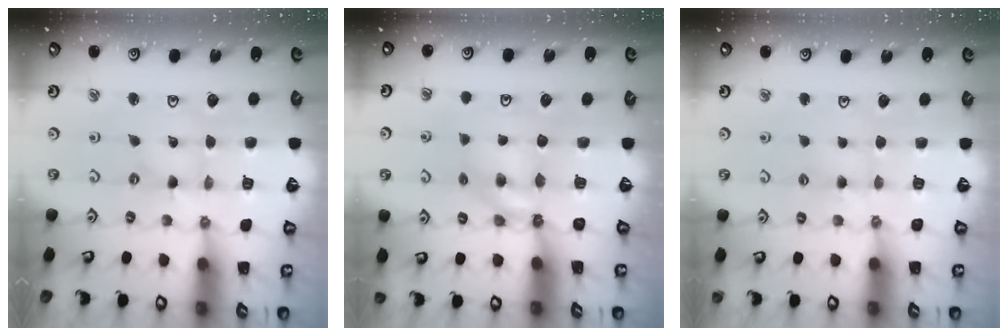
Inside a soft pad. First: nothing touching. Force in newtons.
{"total": 5.8, "press": 5.8, "slide": 0.6}
{"total": 3.5, "press": 3.4, "slide": 0.6}